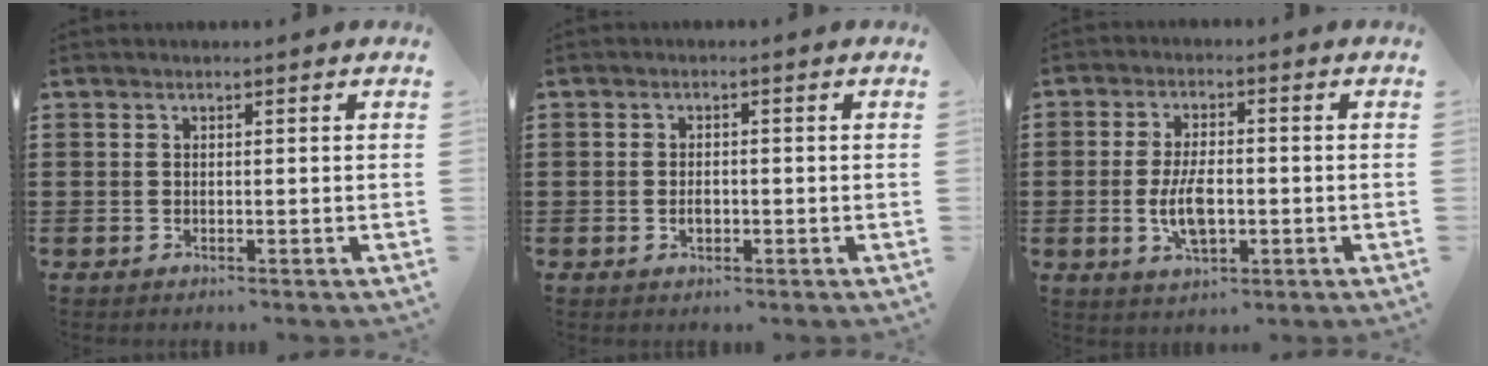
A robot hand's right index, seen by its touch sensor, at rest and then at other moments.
{"total": 1.8, "force": [-0.5, 1.0, 1.4], "torque": [-0.027, 0.002, -0.009]}
{"total": 6.3, "force": [-1.1, 3.1, 5.4], "torque": [-0.115, 0.000, -0.022]}